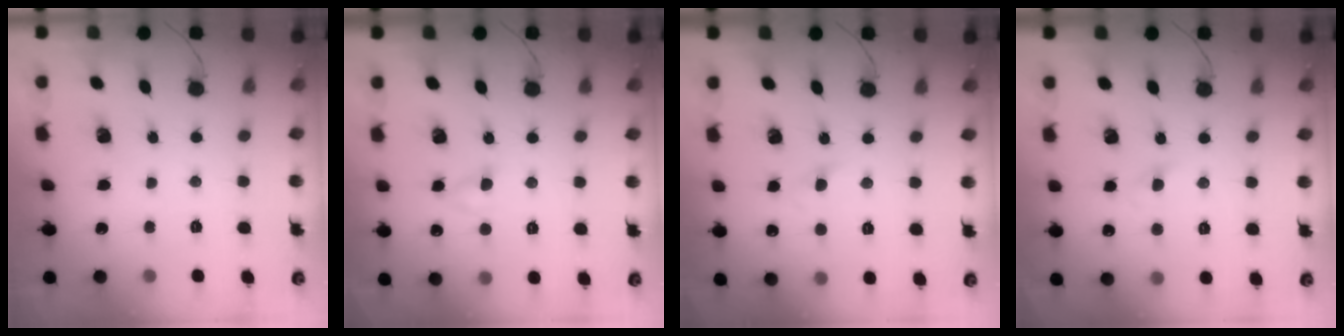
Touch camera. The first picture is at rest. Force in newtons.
{"total": 2.5, "press": 2.2, "slide": 1.1}
{"total": 3.0, "press": 2.8, "slide": 1.1}
{"total": 3.8, "press": 3.6, "slide": 1.2}